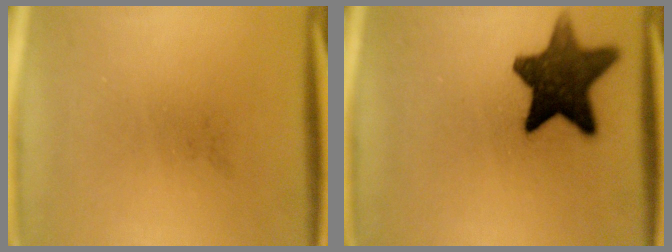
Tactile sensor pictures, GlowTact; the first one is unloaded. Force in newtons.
{"total": 13.4}